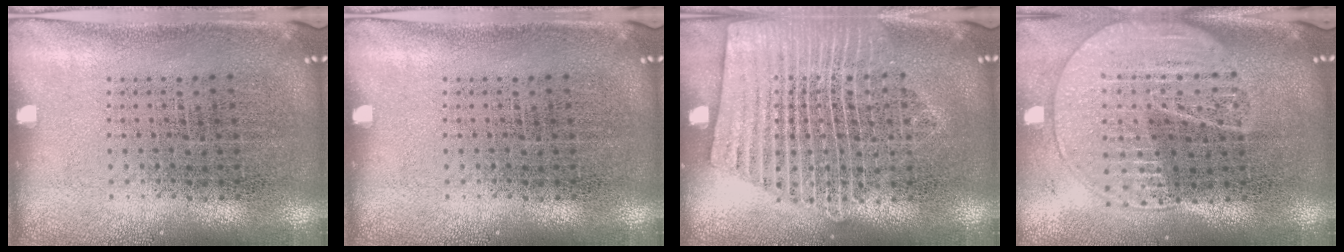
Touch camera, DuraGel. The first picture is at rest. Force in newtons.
{"total": 0.0}
{"total": 1.9, "press": 1.9, "slide": 0.3}
{"total": 2.0, "press": 1.8, "slide": 1.0}